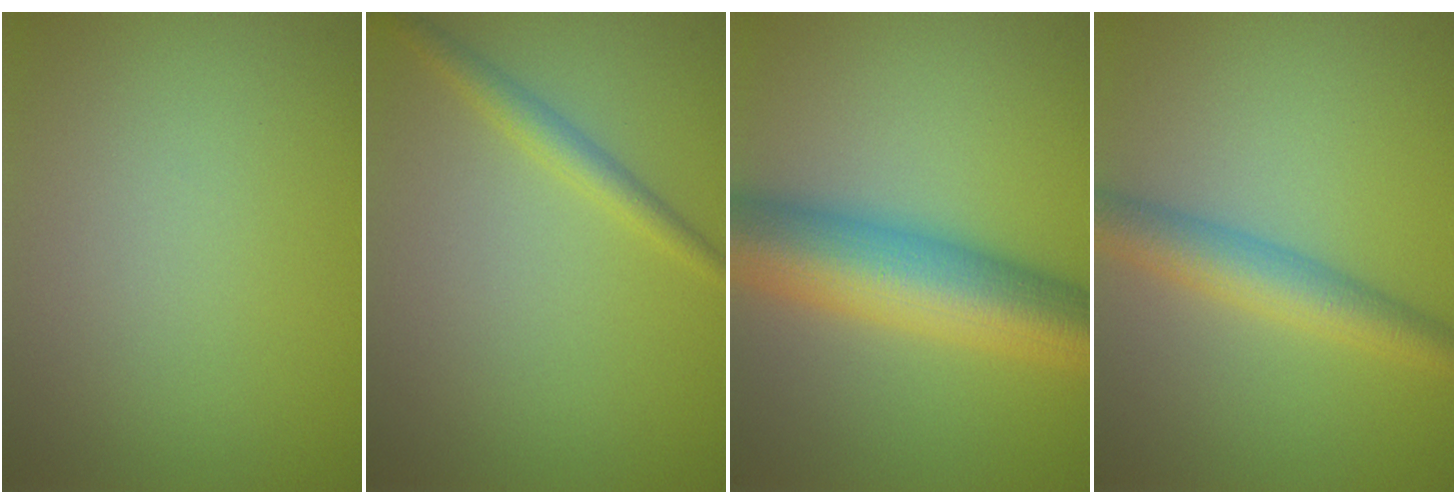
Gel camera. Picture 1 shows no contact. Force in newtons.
{"total": 1.9, "press": 1.9, "slide": 0.1}
{"total": 10.3, "press": 10.3, "slide": 0.1}
{"total": 4.3, "press": 4.3, "slide": 0.1}